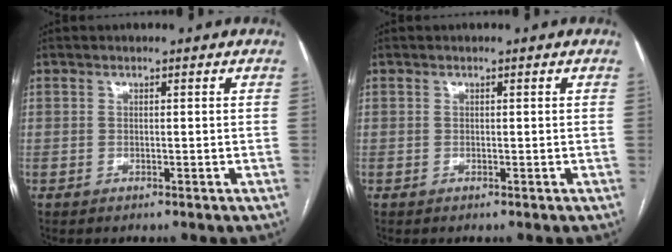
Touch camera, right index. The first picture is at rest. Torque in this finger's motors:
{"motor_torque": [0.04, 0.02, 0.01, 0.00]}